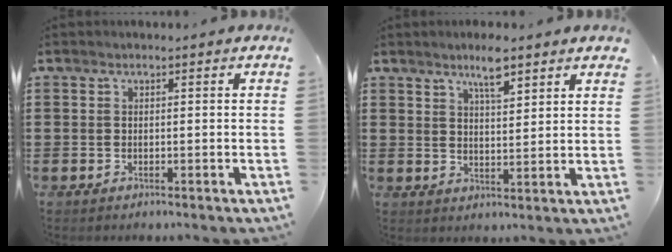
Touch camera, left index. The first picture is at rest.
{"total": 5.2, "force": [4.1, 1.0, 3.1], "torque": [-0.052, -0.005, 0.068]}